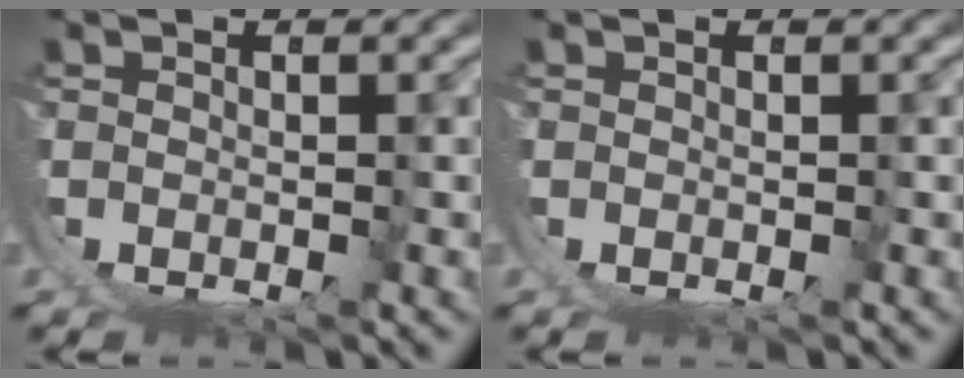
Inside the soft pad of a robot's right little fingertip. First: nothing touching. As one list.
[{"total": 0.0}]